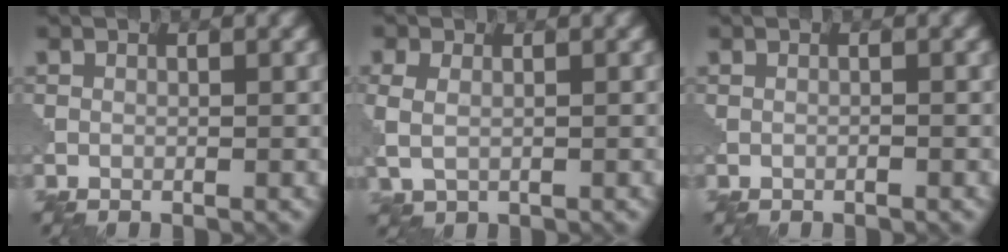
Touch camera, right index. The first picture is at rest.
{"total": 2.7, "force": [0.0, 1.9, 1.9], "torque": [-0.051, -0.002, 0.006]}
{"total": 0.0}